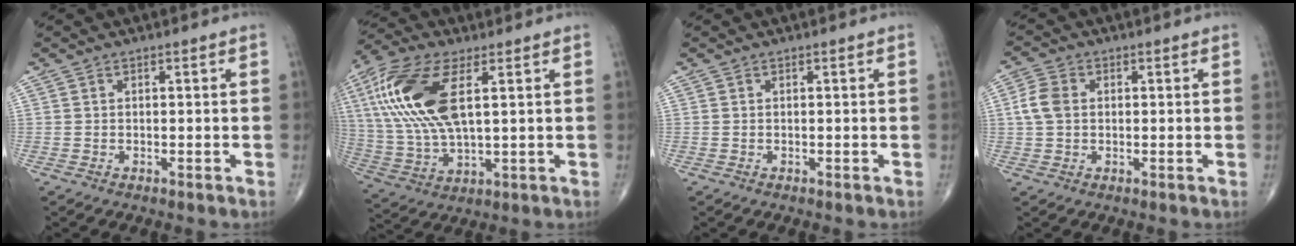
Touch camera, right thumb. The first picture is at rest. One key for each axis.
{"total": 18.6, "fx": 5.1, "fy": 8.0, "fz": 16.0, "tx": -0.354, "ty": -0.004, "tz": 0.097}
{"total": 0.0}
{"total": 4.7, "fx": 0.5, "fy": 3.4, "fz": 3.2, "tx": -0.070, "ty": 0.009, "tz": 0.005}